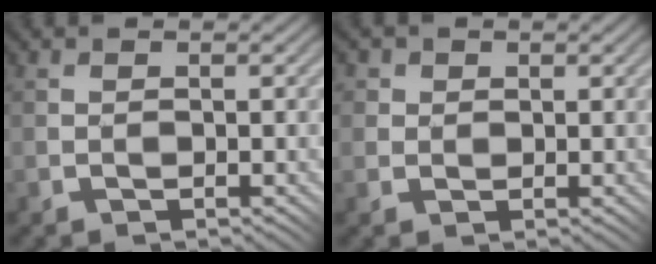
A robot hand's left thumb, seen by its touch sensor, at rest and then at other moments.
{"total": 3.5, "force": [1.7, 3.0, 0.7], "torque": [-0.022, 0.012, 0.022]}